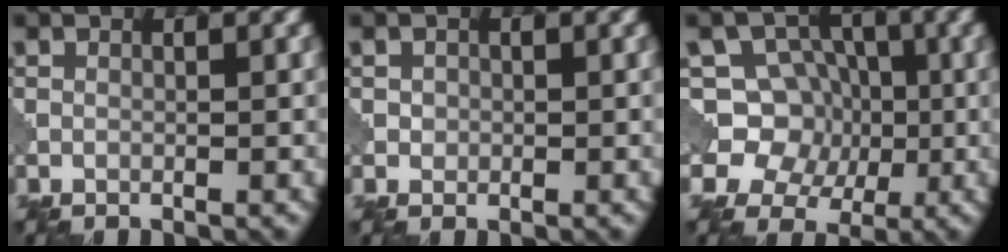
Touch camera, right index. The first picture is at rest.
{"total": 0.8, "force": [0.2, 0.8, 0.1], "torque": [0.004, -0.002, 0.004]}
{"total": 7.4, "force": [0.1, 6.8, 2.8], "torque": [-0.030, 0.028, -0.030]}